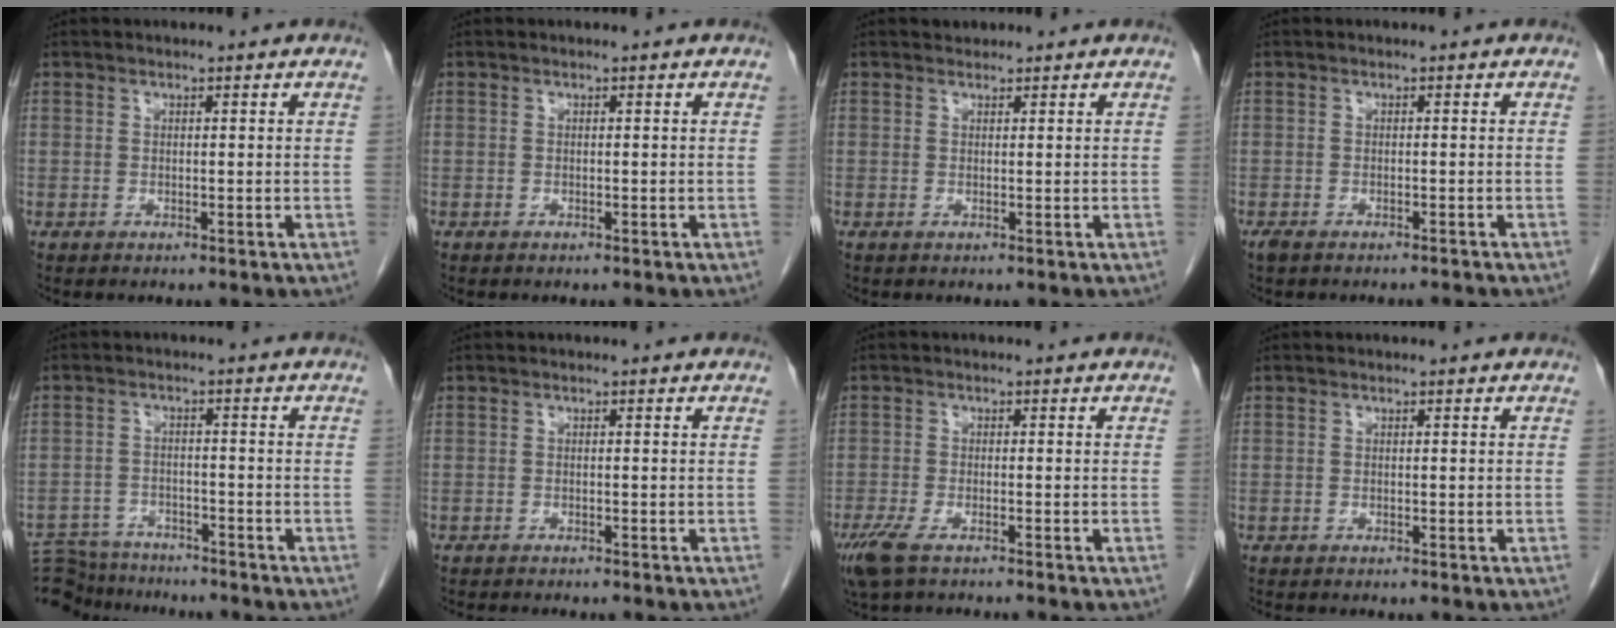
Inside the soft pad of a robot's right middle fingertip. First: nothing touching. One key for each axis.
{"total": 0.0}
{"total": 0.8, "fx": 0.7, "fy": 0.5, "fz": 0.1, "tx": -0.006, "ty": 0.008, "tz": 0.010}
{"total": 2.9, "fx": -2.6, "fy": 0.4, "fz": 1.2, "tx": -0.019, "ty": -0.006, "tz": -0.041}
{"total": 9.7, "fx": -9.3, "fy": 2.3, "fz": 1.3, "tx": -0.027, "ty": 0.005, "tz": -0.144}
{"total": 3.0, "fx": -2.8, "fy": 0.2, "fz": 1.0, "tx": -0.014, "ty": -0.007, "tz": -0.036}
{"total": 5.5, "fx": -4.3, "fy": 0.9, "fz": 3.4, "tx": -0.065, "ty": -0.015, "tz": -0.072}
{"total": 0.9, "fx": -0.8, "fy": 0.0, "fz": 0.3, "tx": -0.006, "ty": -0.001, "tz": -0.012}